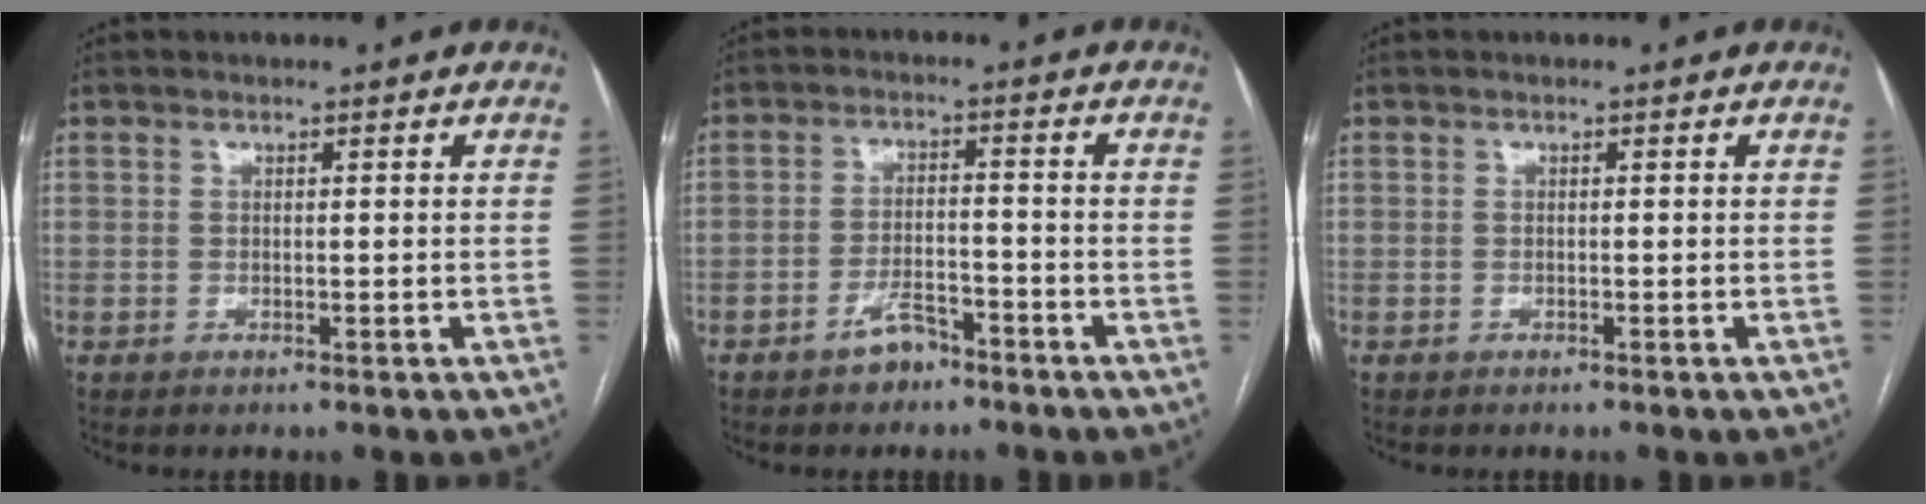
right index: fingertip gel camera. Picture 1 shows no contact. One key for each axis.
{"total": 4.1, "fx": -3.1, "fy": 1.8, "fz": 2.0, "tx": -0.035, "ty": 0.005, "tz": -0.050}
{"total": 0.0}